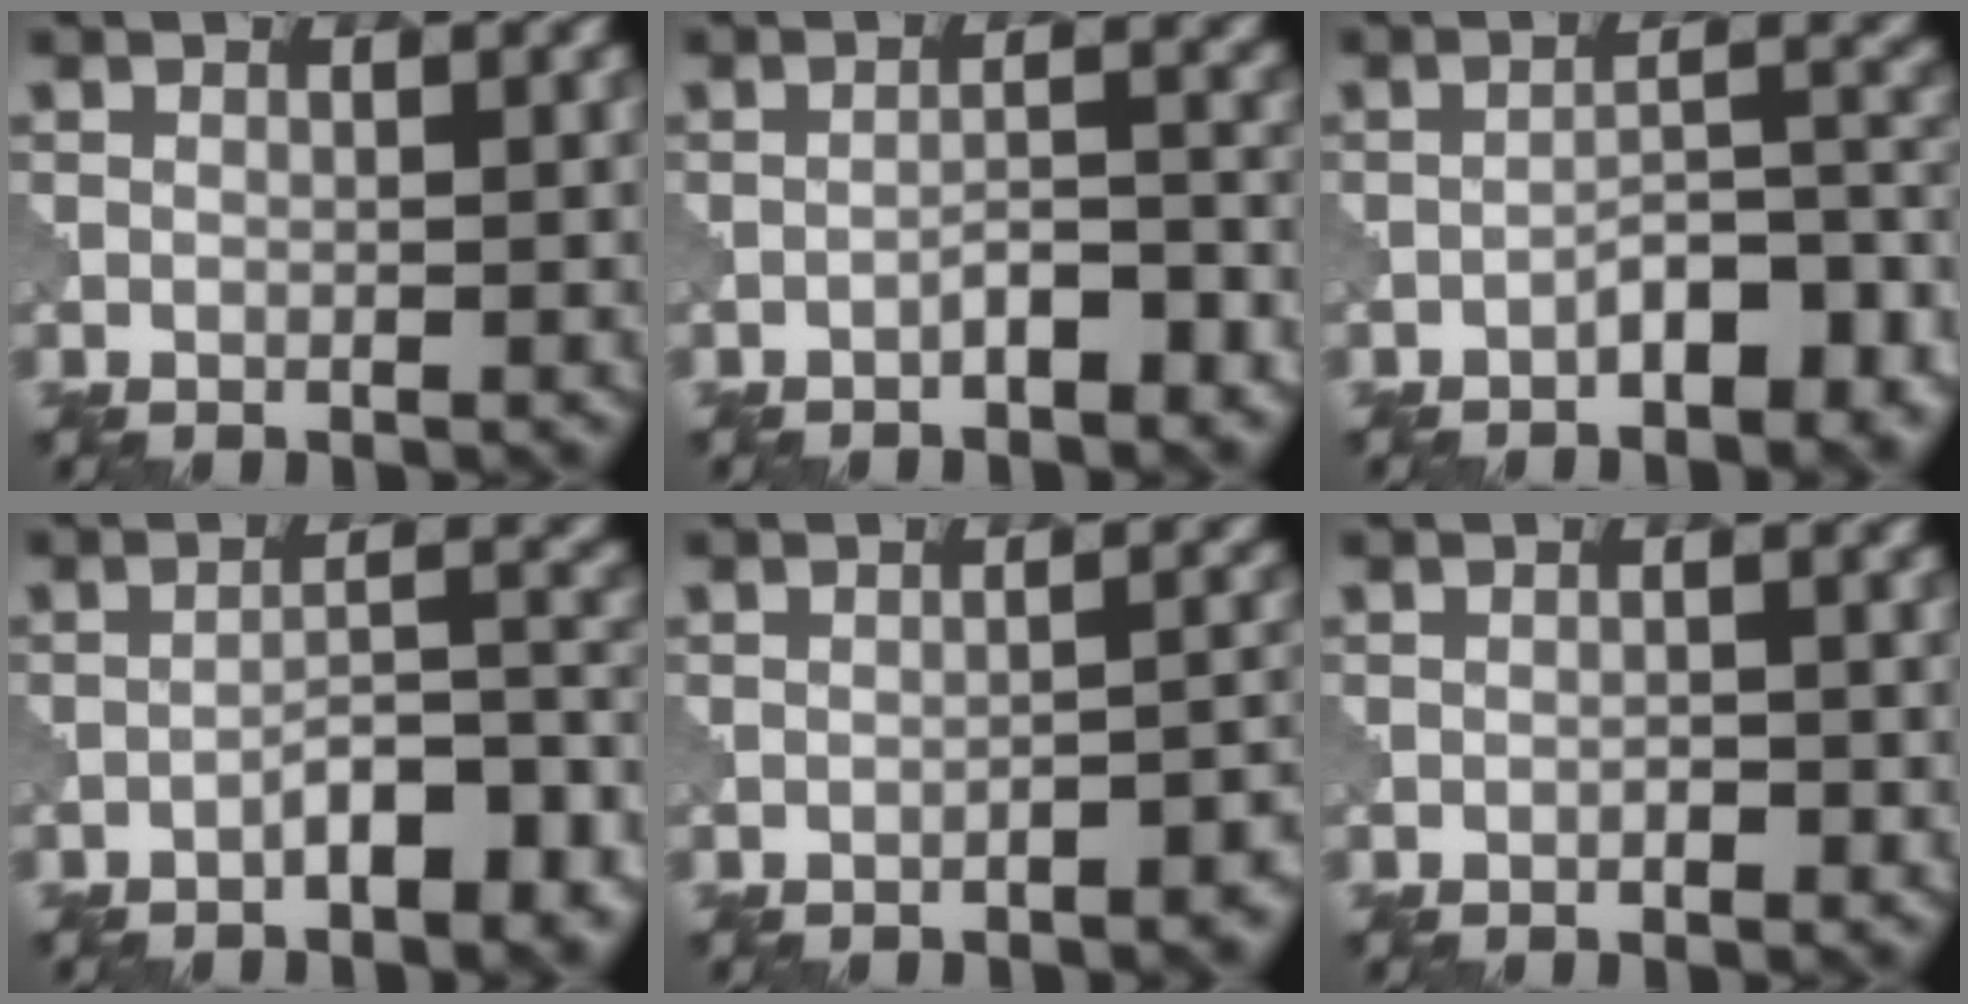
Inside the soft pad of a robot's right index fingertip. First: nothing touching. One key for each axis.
{"total": 2.7, "fx": -1.7, "fy": 0.9, "fz": 1.9, "tx": -0.030, "ty": 0.013, "tz": -0.028}
{"total": 5.4, "fx": -3.4, "fy": 2.0, "fz": 3.7, "tx": -0.048, "ty": 0.017, "tz": -0.050}
{"total": 5.5, "fx": -3.3, "fy": 1.8, "fz": 3.9, "tx": -0.055, "ty": 0.017, "tz": -0.049}
{"total": 2.8, "fx": -1.9, "fy": 0.9, "fz": 1.9, "tx": -0.026, "ty": 0.008, "tz": -0.025}
{"total": 0.5, "fx": -0.3, "fy": 0.3, "fz": 0.3, "tx": -0.005, "ty": 0.002, "tz": -0.004}